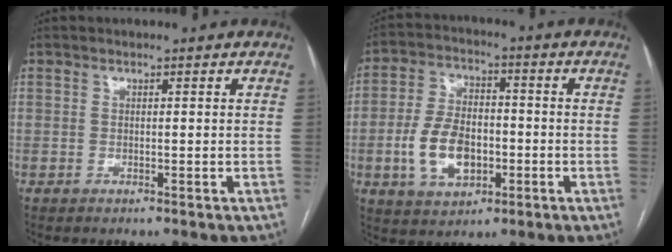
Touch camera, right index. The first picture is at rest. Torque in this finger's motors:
{"motor_torque": [1.31, -0.69, 0.76, 0.18]}